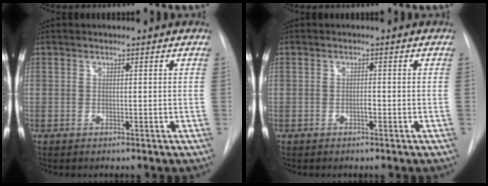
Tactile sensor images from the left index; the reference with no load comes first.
{"total": 0.7, "force": [-0.4, 0.2, 0.6], "torque": [-0.011, 0.002, -0.007]}